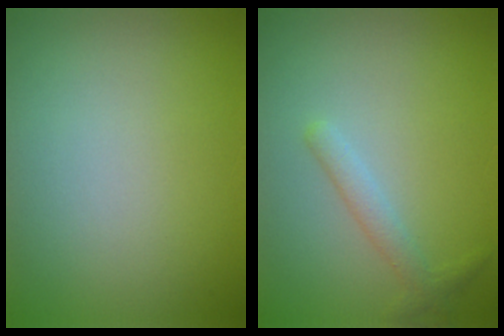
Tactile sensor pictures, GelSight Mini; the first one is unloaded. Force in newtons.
{"total": 1.7, "press": 1.7, "slide": 0.1}